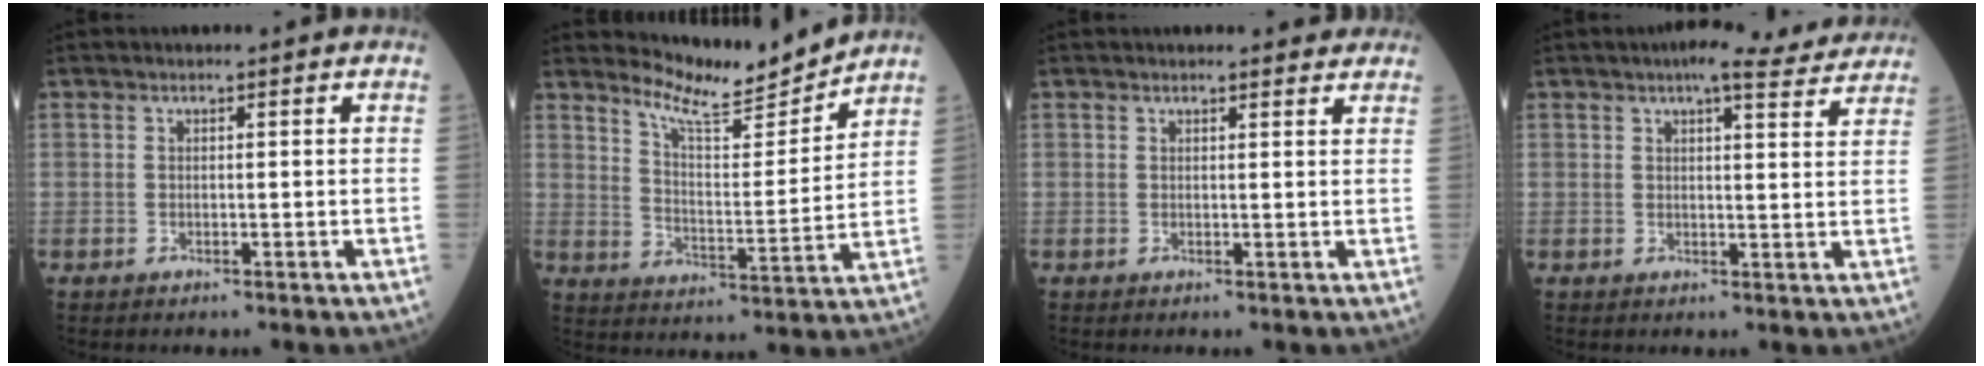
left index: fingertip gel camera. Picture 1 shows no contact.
{"total": 9.5, "force": [9.4, 0.0, 1.5], "torque": [-0.044, -0.022, 0.157]}
{"total": 4.1, "force": [3.9, 0.8, 1.0], "torque": [-0.011, 0.004, 0.034]}
{"total": 8.7, "force": [7.7, 1.3, 3.8], "torque": [-0.050, 0.016, 0.079]}